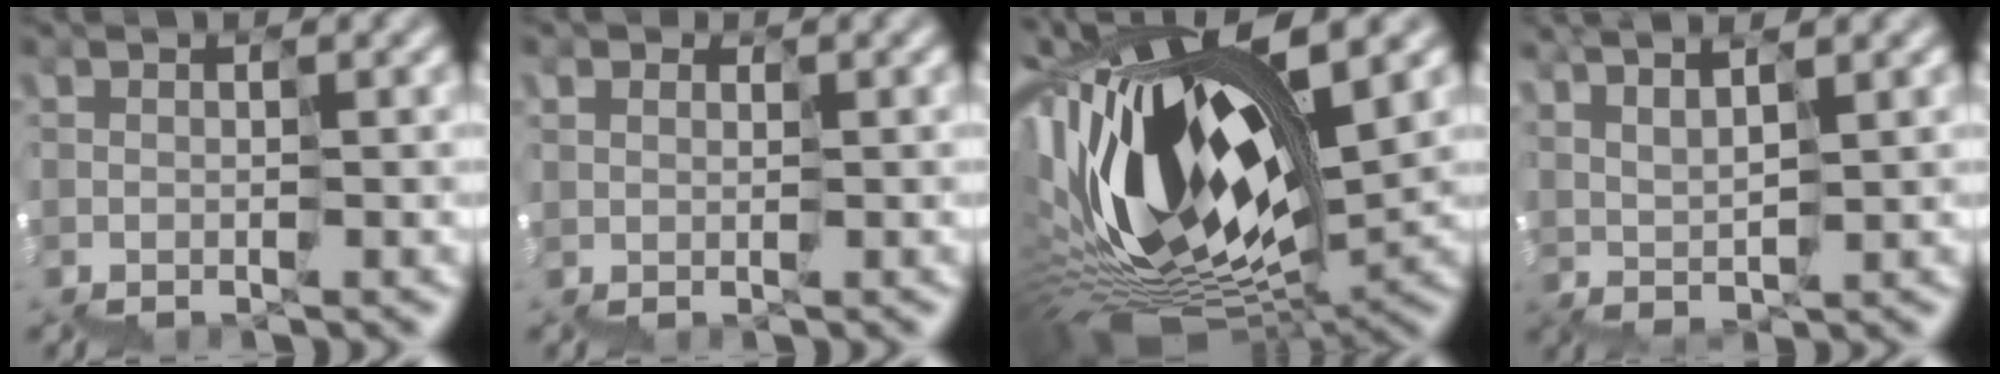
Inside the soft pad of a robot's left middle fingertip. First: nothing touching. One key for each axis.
{"total": 1.2, "fx": 0.2, "fy": 1.1, "fz": 0.5, "tx": -0.010, "ty": 0.003, "tz": 0.006}
{"total": 15.2, "fx": 1.4, "fy": 5.8, "fz": 14.0, "tx": -0.290, "ty": 0.008, "tz": 0.030}
{"total": 2.4, "fx": 2.2, "fy": -0.1, "fz": 1.0, "tx": -0.033, "ty": 0.018, "tz": 0.047}